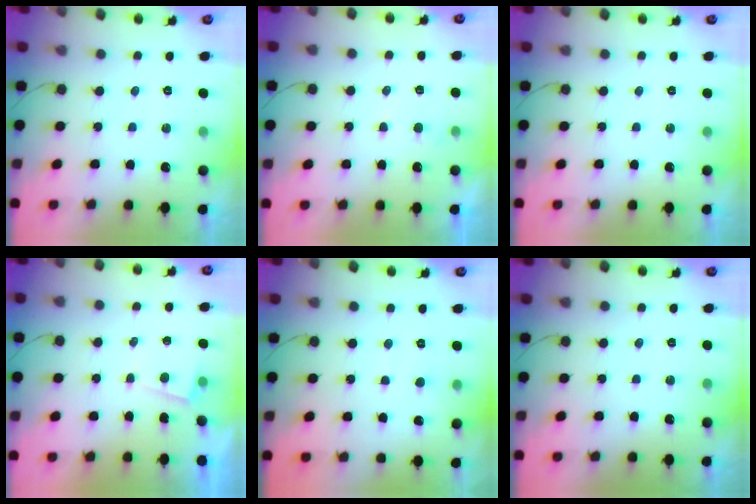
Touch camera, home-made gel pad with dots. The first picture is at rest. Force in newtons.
{"total": 2.5, "press": 2.5, "slide": 0.4}
{"total": 0.0}
{"total": 1.2, "press": 1.2, "slide": 0.1}
{"total": 1.6, "press": 1.6, "slide": 0.1}
{"total": 0.0}